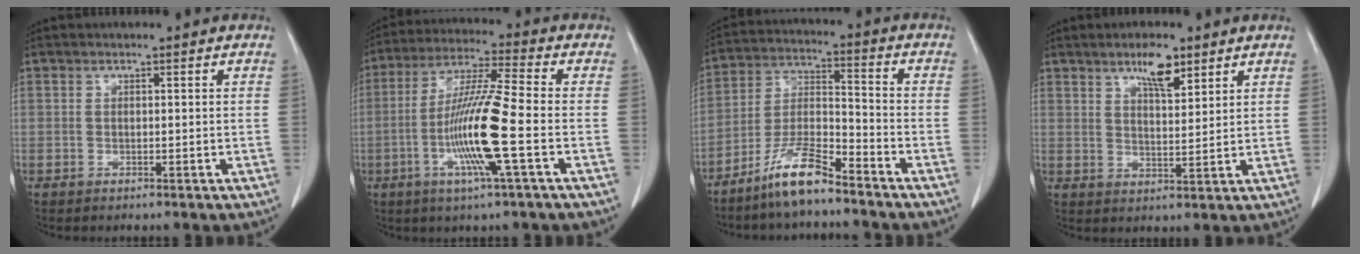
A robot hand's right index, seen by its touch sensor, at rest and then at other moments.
{"total": 12.6, "force": [-3.3, -0.6, 12.2], "torque": [-0.241, -0.009, -0.071]}
{"total": 9.5, "force": [-7.4, 1.2, 5.9], "torque": [-0.125, -0.011, -0.145]}
{"total": 5.7, "force": [3.8, 1.5, 4.0], "torque": [-0.071, 0.000, 0.064]}